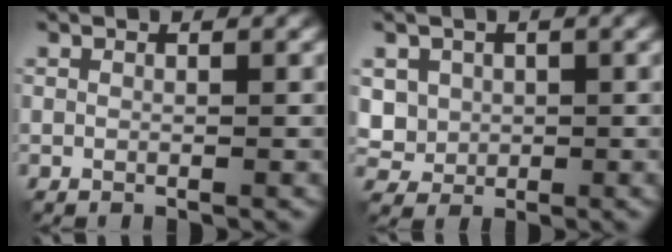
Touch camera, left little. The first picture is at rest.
{"total": 3.7, "force": [1.2, 3.3, 1.3], "torque": [-0.039, 0.002, 0.033]}